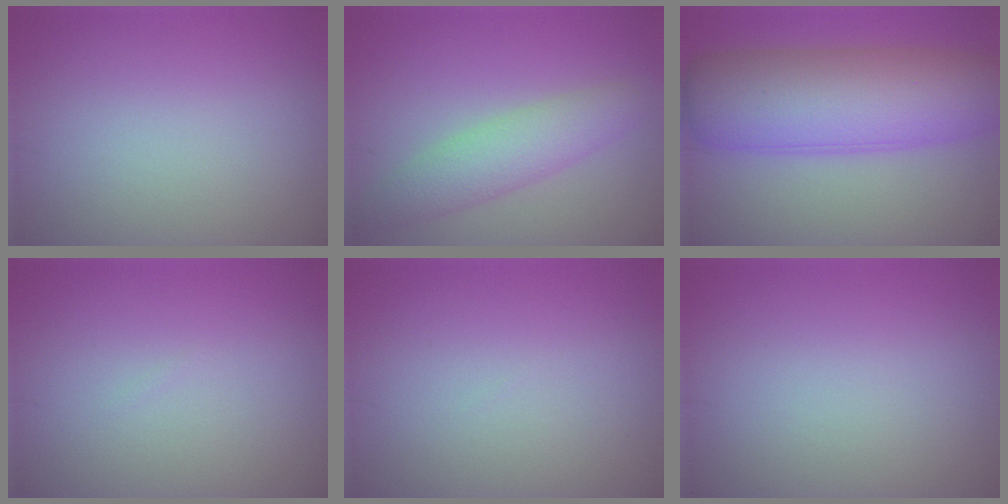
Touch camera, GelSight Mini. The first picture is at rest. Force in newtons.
{"total": 3.8, "press": 3.8, "slide": 0.0}
{"total": 10.8, "press": 10.8, "slide": 0.2}
{"total": 0.0}
{"total": 0.0}
{"total": 0.0}